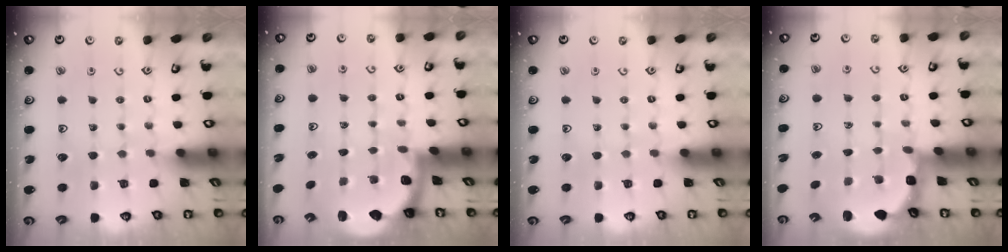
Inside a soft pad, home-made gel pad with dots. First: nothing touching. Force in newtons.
{"total": 1.9, "press": 1.8, "slide": 0.5}
{"total": 0.0}
{"total": 2.9, "press": 2.5, "slide": 1.4}